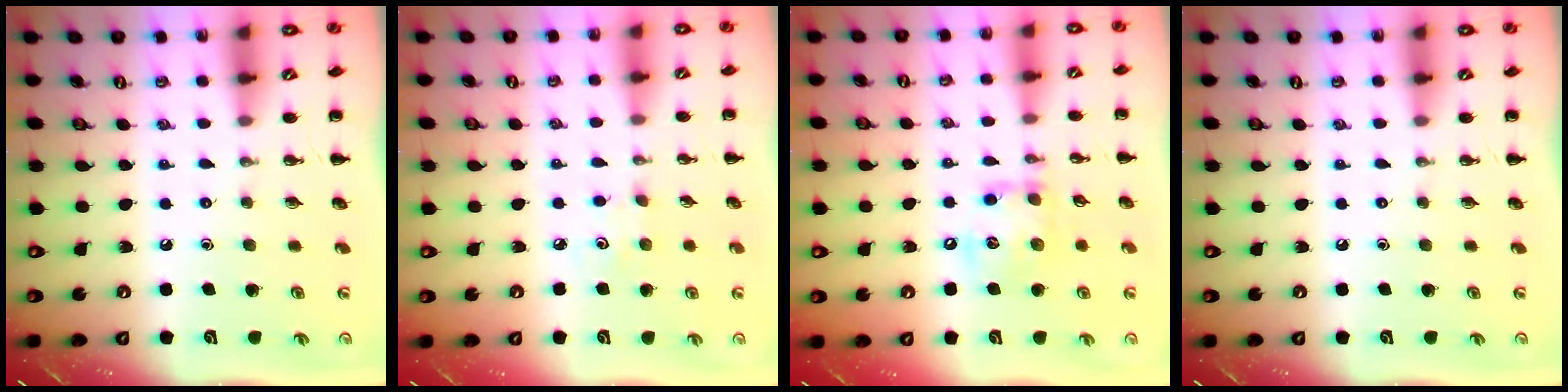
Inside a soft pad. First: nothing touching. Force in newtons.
{"total": 3.5, "press": 3.4, "slide": 0.8}
{"total": 12.3, "press": 12.2, "slide": 1.9}
{"total": 0.0}